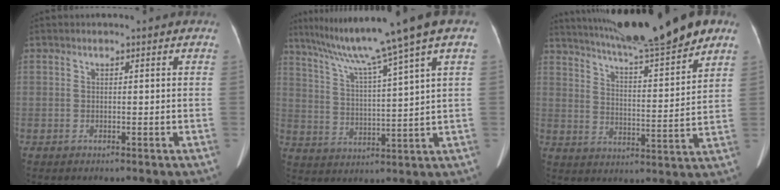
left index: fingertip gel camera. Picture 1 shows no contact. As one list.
[{"total": 15.0, "force": [10.4, -2.6, 10.5], "torque": [-0.173, 0.003, 0.164]}, {"total": 18.9, "force": [15.7, -0.1, 10.6], "torque": [-0.173, 0.000, 0.238]}]